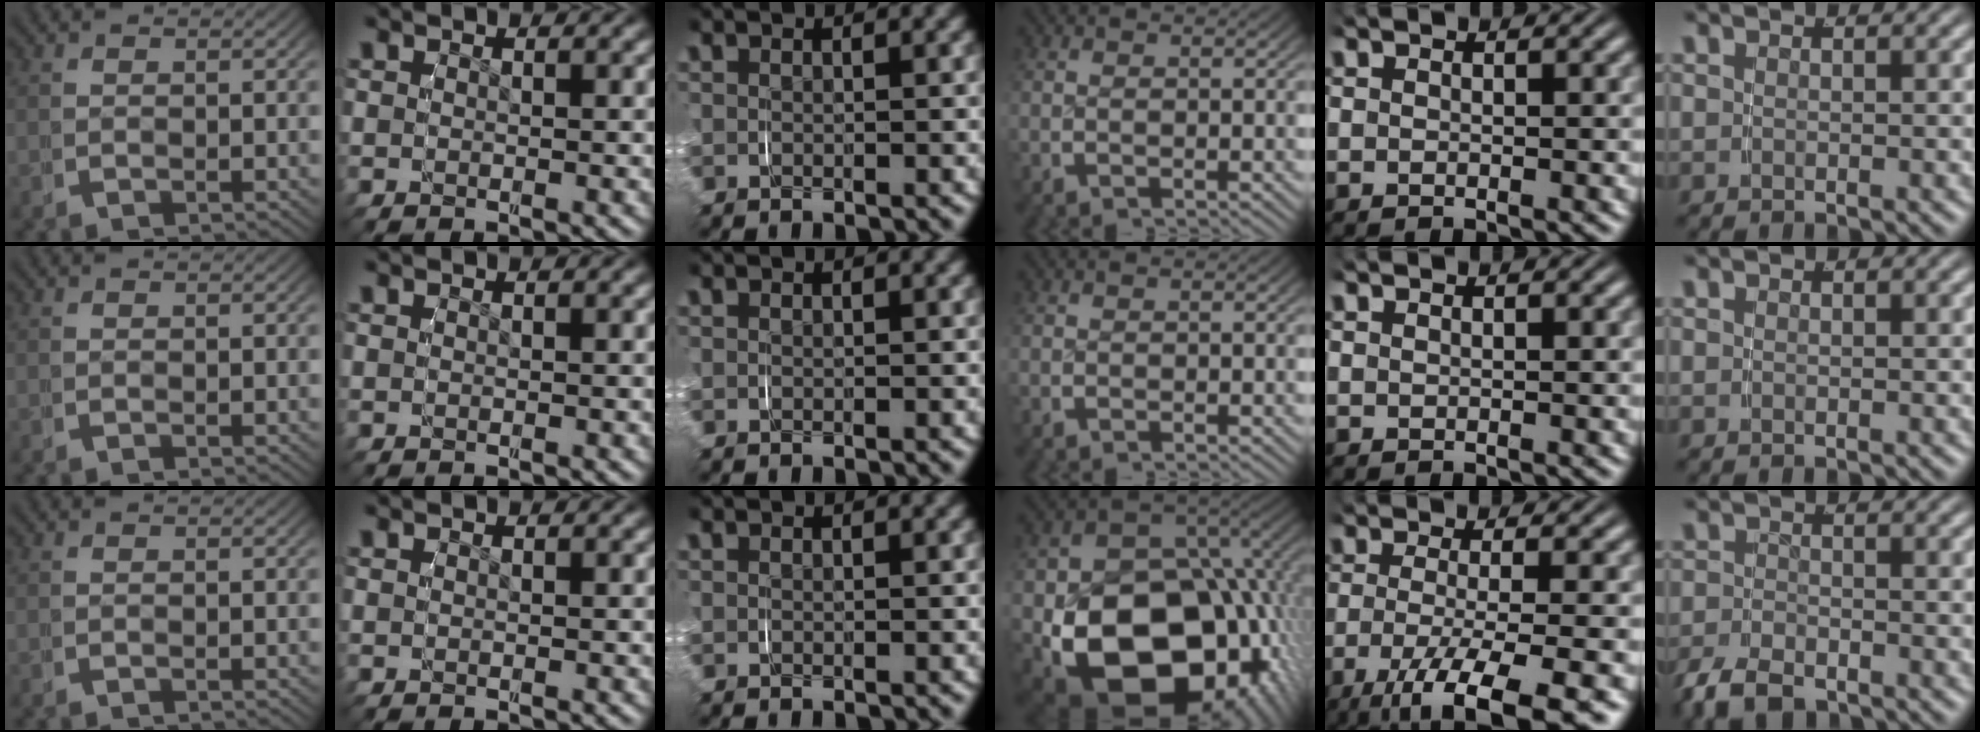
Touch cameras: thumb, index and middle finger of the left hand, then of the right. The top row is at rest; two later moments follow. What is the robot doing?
{"motion": "grasp_and_lifting", "object": "paper plate"}